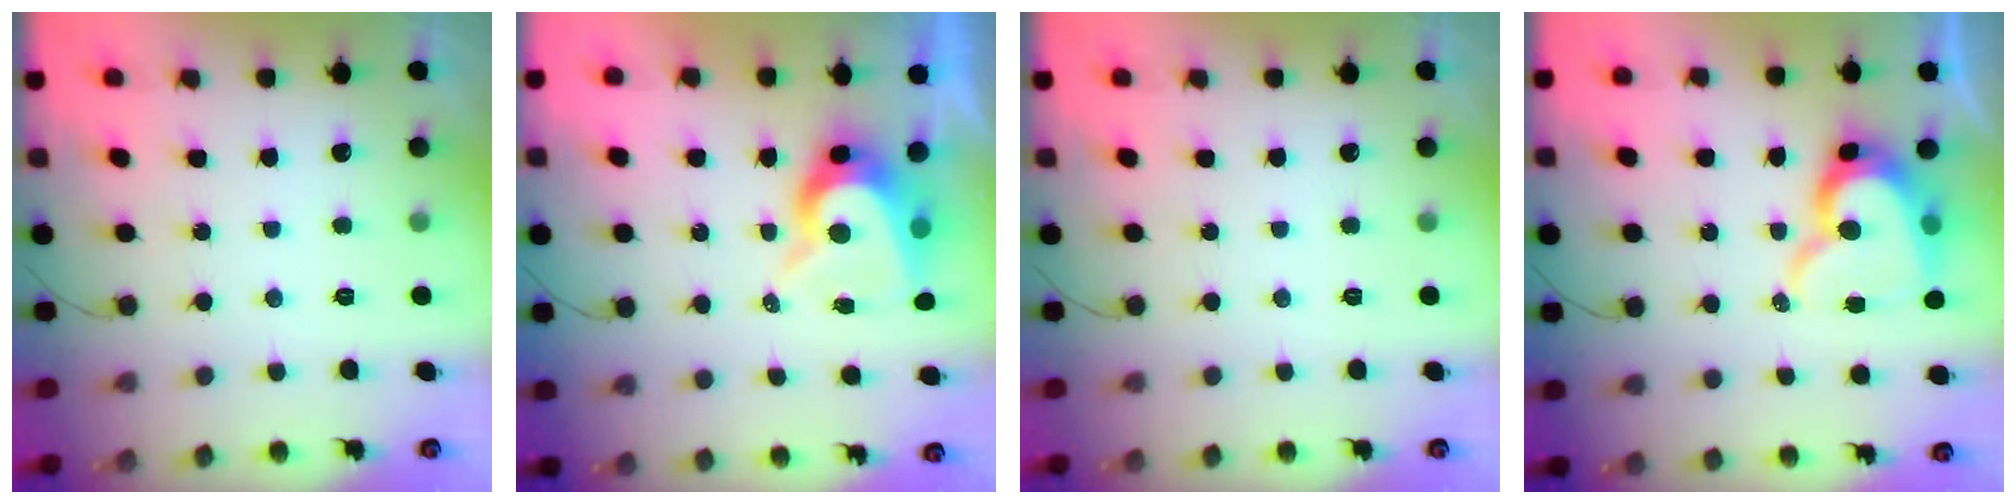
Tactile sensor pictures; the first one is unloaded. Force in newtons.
{"total": 8.8, "press": 8.8, "slide": 0.9}
{"total": 0.0}
{"total": 13.9, "press": 13.9, "slide": 1.3}